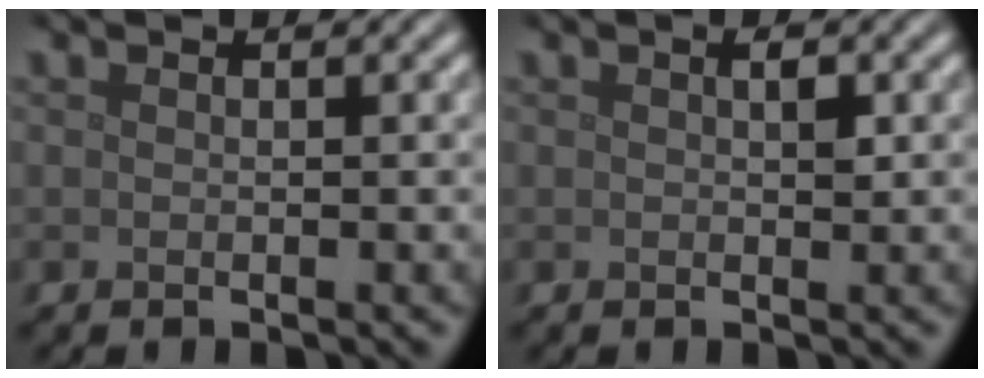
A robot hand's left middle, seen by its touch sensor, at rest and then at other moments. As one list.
[{"total": 0.9, "force": [0.3, 0.3, 0.8], "torque": [-0.012, 0.001, 0.005]}]